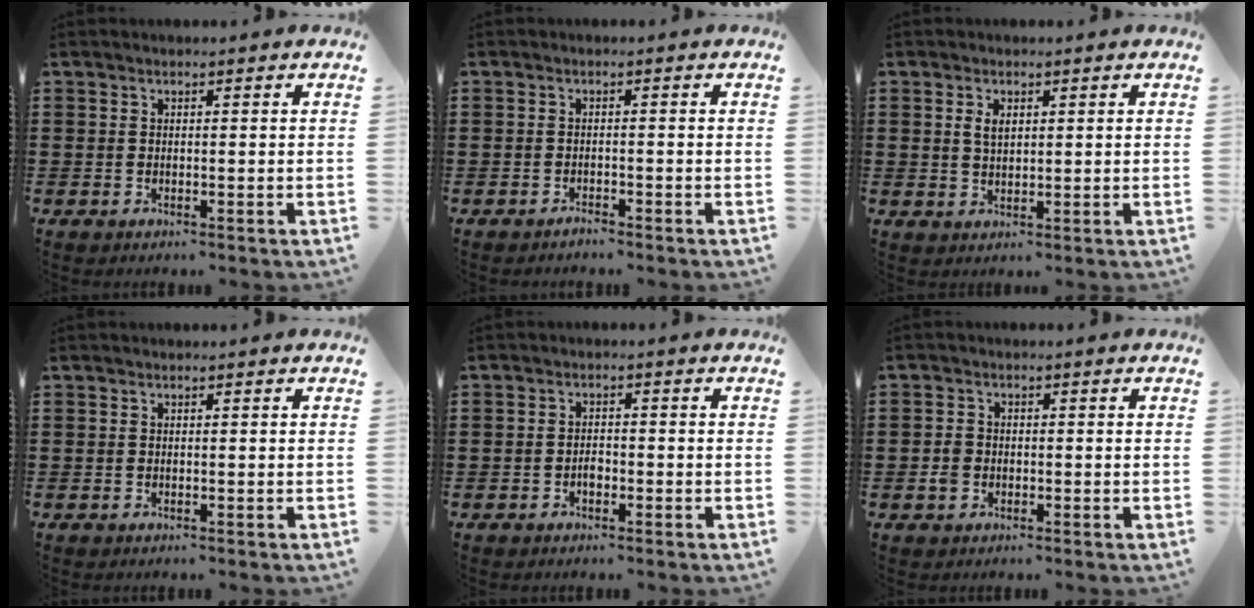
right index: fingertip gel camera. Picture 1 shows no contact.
{"total": 1.1, "force": [-1.1, 0.0, 0.0], "torque": [-0.003, 0.001, -0.022]}
{"total": 2.2, "force": [0.8, 1.2, 1.7], "torque": [-0.035, 0.005, 0.014]}
{"total": 0.0}
{"total": 1.7, "force": [-0.8, 1.0, 1.1], "torque": [-0.023, 0.001, -0.015]}
{"total": 2.2, "force": [-0.7, 1.8, 1.1], "torque": [-0.030, 0.001, -0.016]}